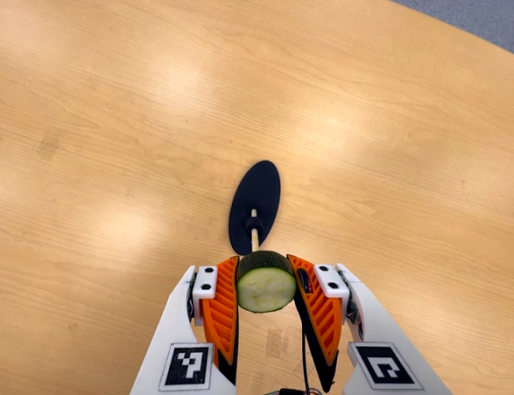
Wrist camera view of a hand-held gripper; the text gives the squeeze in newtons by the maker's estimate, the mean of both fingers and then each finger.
{"total": 11.2, "left": 10.9, "right": 11.5}